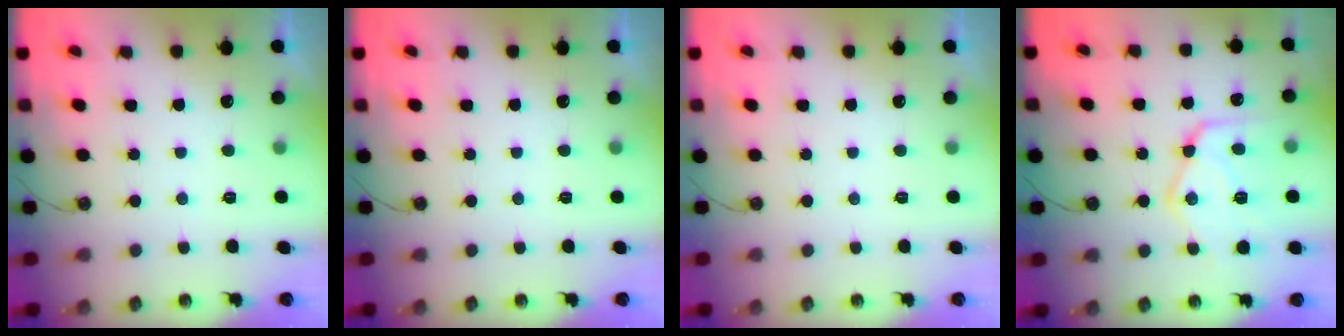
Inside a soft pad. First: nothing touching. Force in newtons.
{"total": 0.0}
{"total": 0.0}
{"total": 17.6, "press": 17.5, "slide": 1.7}